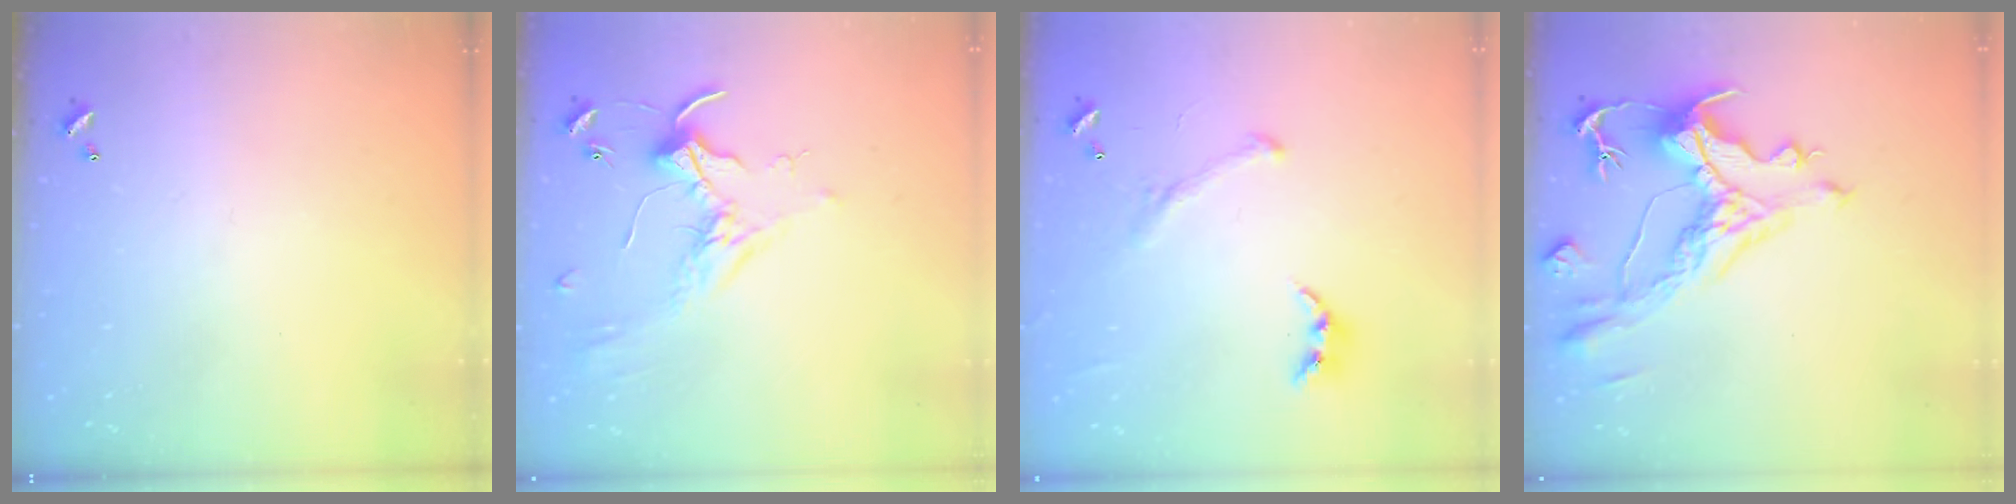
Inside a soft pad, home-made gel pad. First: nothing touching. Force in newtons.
{"total": 1.8, "press": 1.8, "slide": 0.4}
{"total": 1.6, "press": 1.4, "slide": 0.8}
{"total": 4.6, "press": 4.2, "slide": 1.8}